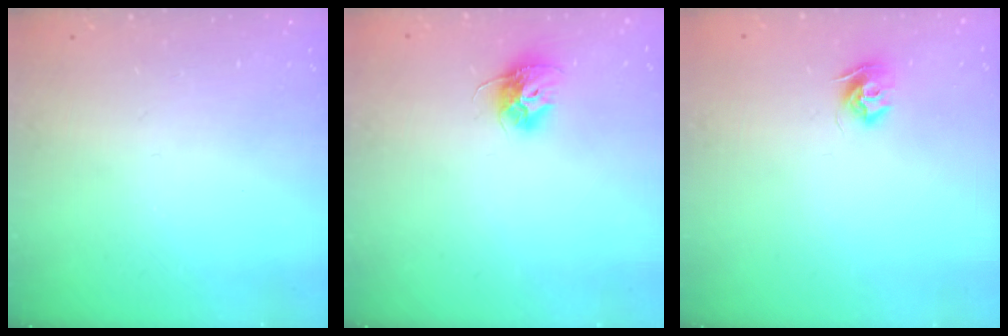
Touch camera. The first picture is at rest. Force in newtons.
{"total": 9.8, "press": 9.8, "slide": 0.3}
{"total": 8.1, "press": 8.1, "slide": 0.1}